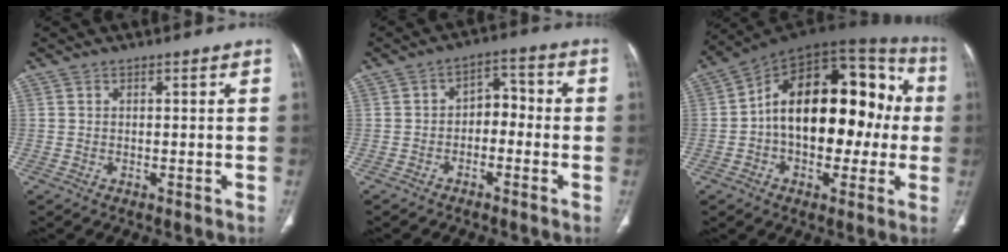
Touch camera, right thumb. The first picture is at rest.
{"total": 5.6, "force": [-1.5, 3.9, 3.7], "torque": [-0.031, 0.036, -0.035]}
{"total": 24.5, "force": [-0.2, 14.3, 19.9], "torque": [-0.267, 0.055, -0.011]}